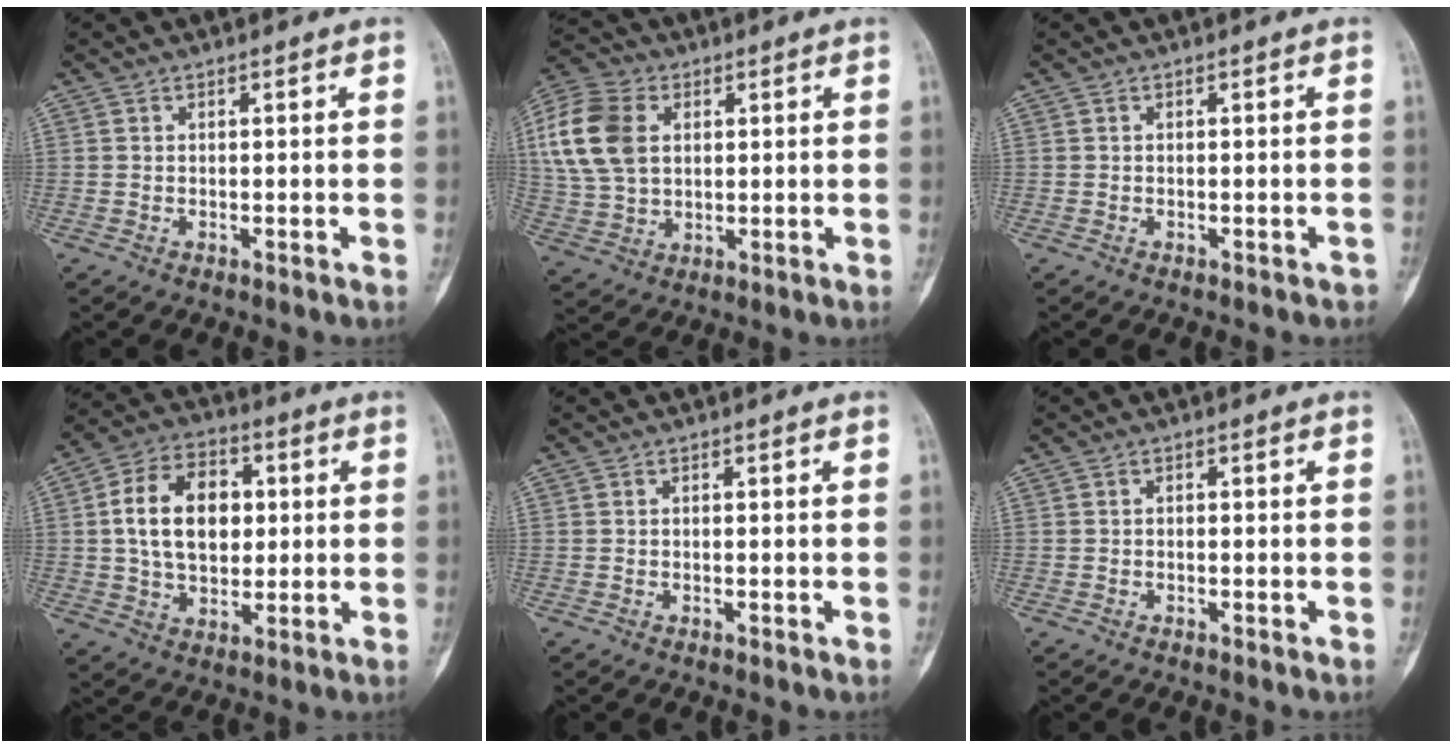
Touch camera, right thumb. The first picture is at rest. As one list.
[{"total": 14.6, "force": [3.4, 10.2, 9.9], "torque": [-0.193, 0.006, 0.063]}, {"total": 1.0, "force": [-0.7, 0.4, 0.4], "torque": [-0.009, 0.002, -0.007]}, {"total": 14.6, "force": [1.9, 9.9, 10.6], "torque": [-0.151, 0.010, 0.029]}, {"total": 0.0}, {"total": 0.5, "force": [-0.1, 0.3, 0.4], "torque": [-0.004, 0.001, -0.007]}]